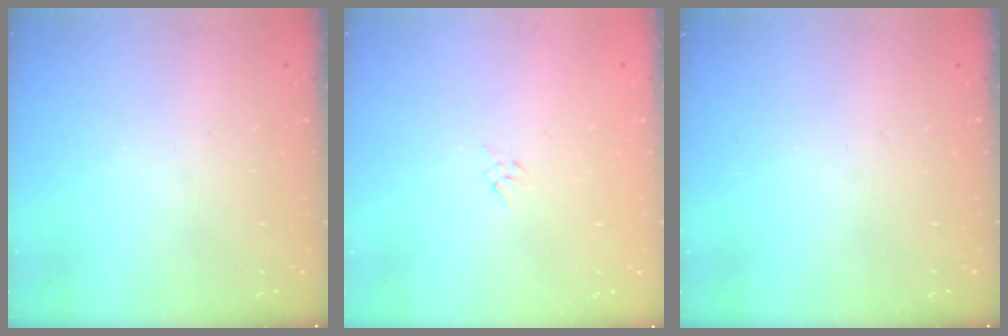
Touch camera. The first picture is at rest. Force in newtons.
{"total": 1.6, "press": 1.6, "slide": 0.4}
{"total": 0.0}